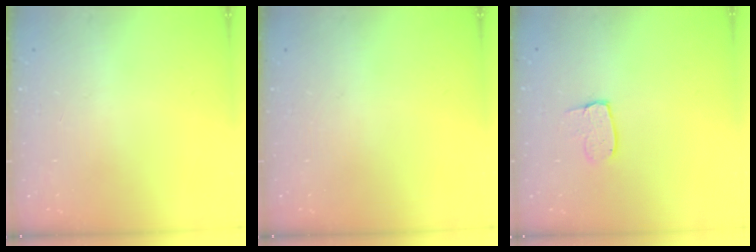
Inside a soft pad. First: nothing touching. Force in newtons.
{"total": 0.0}
{"total": 5.1, "press": 5.1, "slide": 0.4}